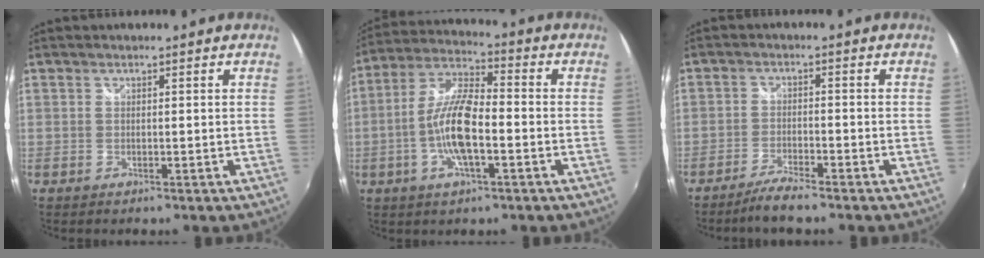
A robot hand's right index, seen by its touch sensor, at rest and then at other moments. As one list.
[{"total": 11.7, "force": [-3.0, 3.5, 10.8], "torque": [-0.225, 0.005, -0.061]}, {"total": 4.6, "force": [-3.9, 0.4, 2.3], "torque": [-0.069, -0.004, -0.078]}]